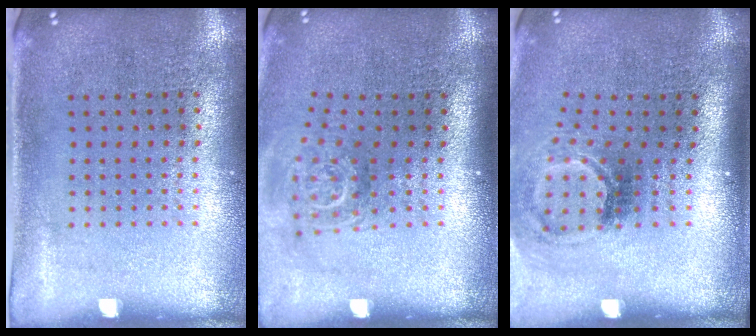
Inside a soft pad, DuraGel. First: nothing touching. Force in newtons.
{"total": 1.9, "press": 1.3, "slide": 1.4}
{"total": 1.9, "press": 1.2, "slide": 1.5}